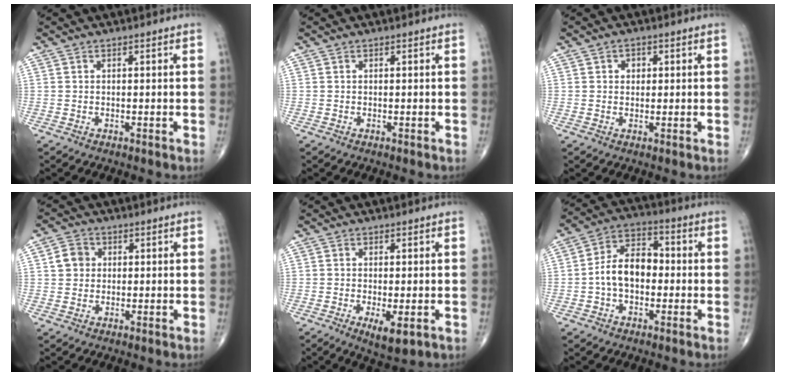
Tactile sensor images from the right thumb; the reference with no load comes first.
{"total": 0.0}
{"total": 2.2, "force": [0.6, 1.8, 1.1], "torque": [-0.005, 0.000, 0.007]}
{"total": 4.2, "force": [0.7, 3.8, 1.7], "torque": [-0.017, 0.004, 0.007]}
{"total": 6.6, "force": [-2.3, 2.3, 5.8], "torque": [-0.093, -0.016, -0.031]}
{"total": 10.2, "force": [-1.0, 6.7, 7.7], "torque": [-0.117, 0.034, -0.030]}